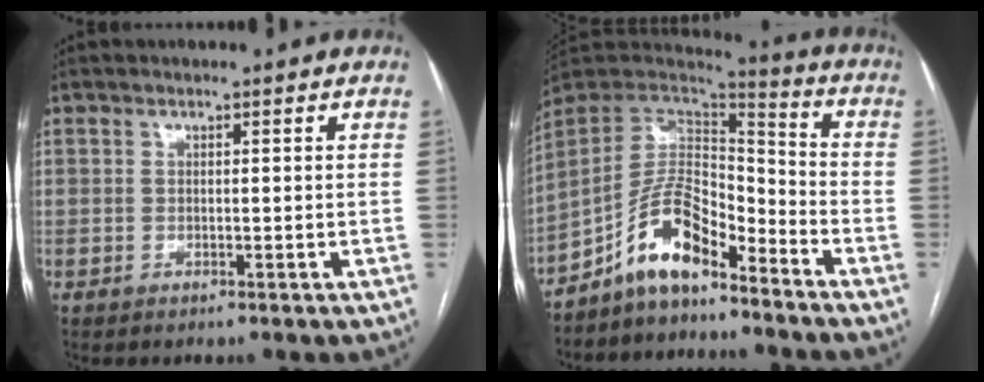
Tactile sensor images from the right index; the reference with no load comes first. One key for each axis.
{"total": 11.1, "fx": -7.7, "fy": 4.1, "fz": 6.9, "tx": -0.131, "ty": 0.033, "tz": -0.142}